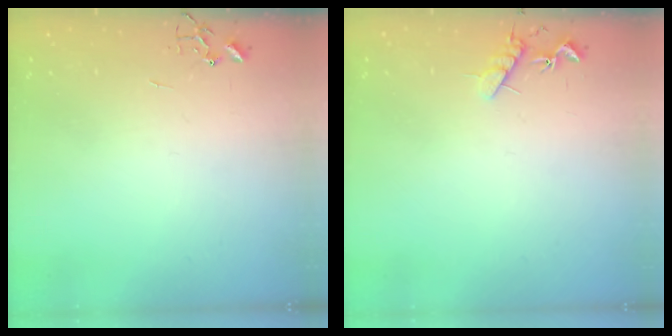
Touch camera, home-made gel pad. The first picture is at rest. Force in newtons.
{"total": 7.0, "press": 6.9, "slide": 0.6}